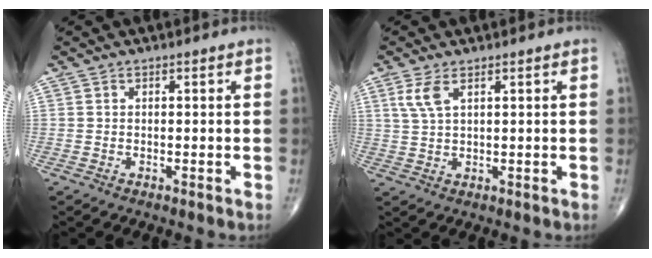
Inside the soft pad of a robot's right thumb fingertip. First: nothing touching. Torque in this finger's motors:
{"motor_torque": [-0.21, 0.22, 0.15, -0.02, 0.01]}